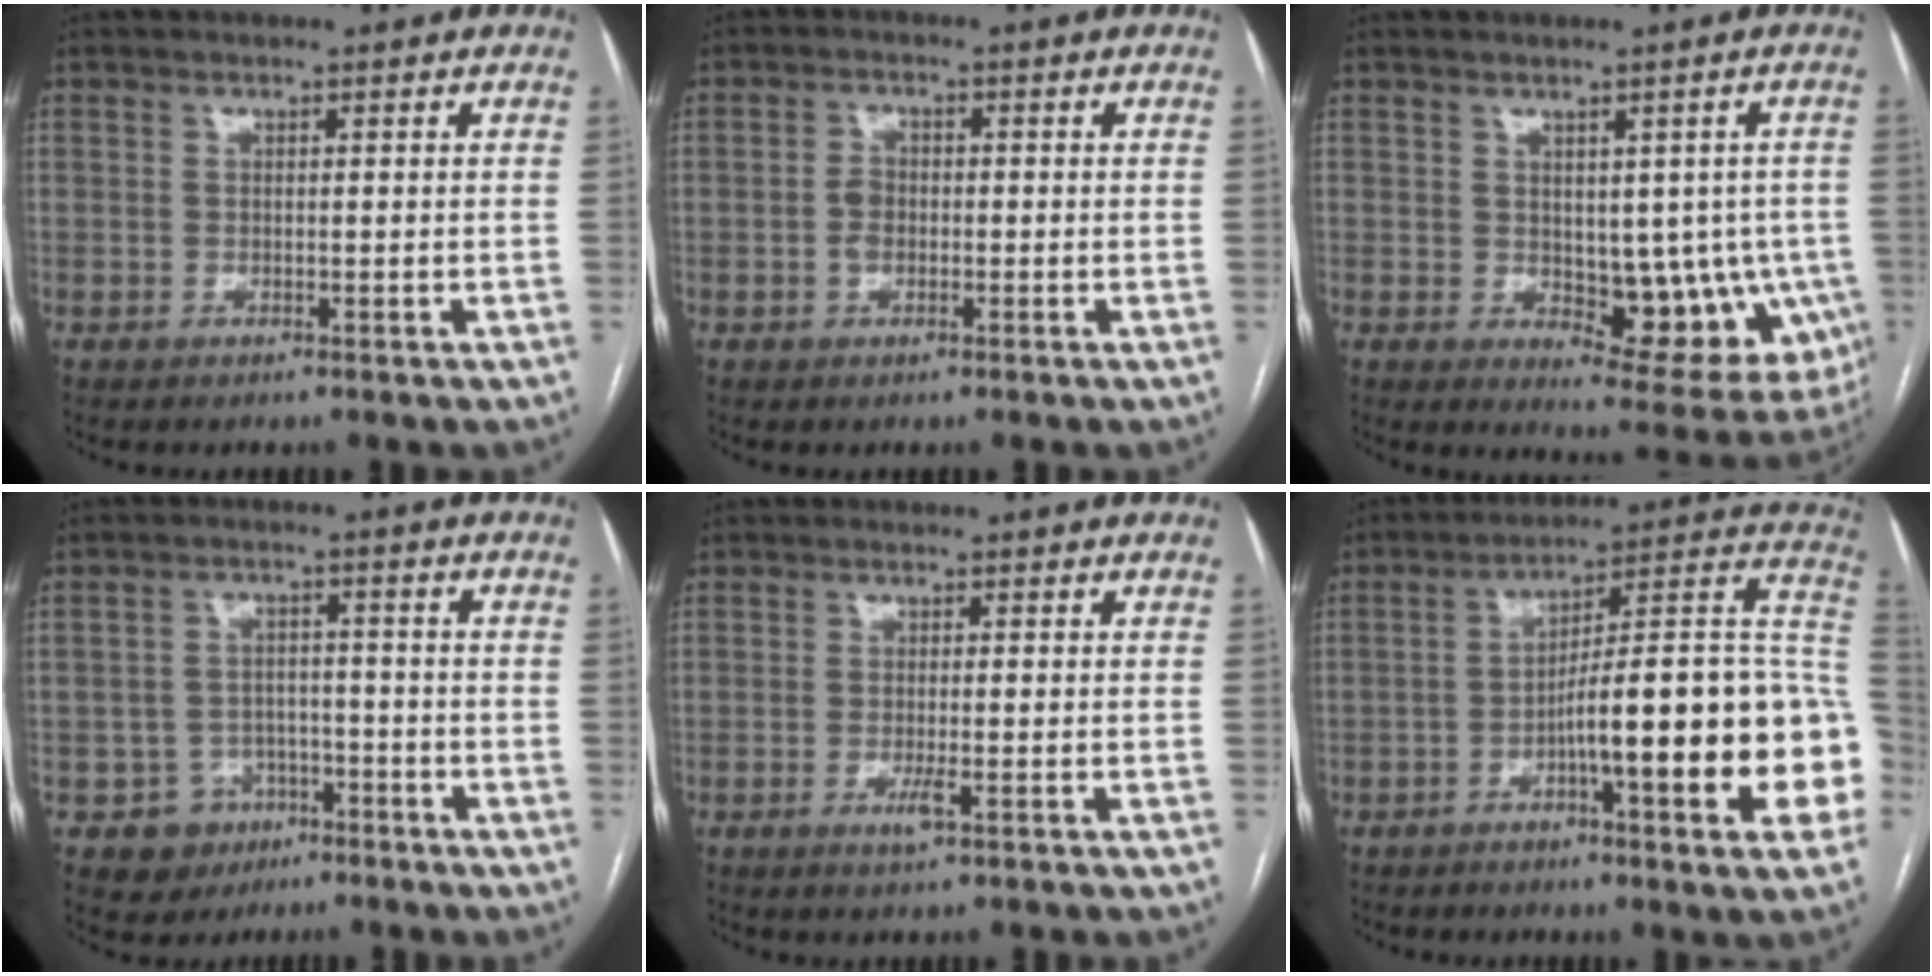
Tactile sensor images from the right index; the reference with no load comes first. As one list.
[{"total": 2.8, "force": [-0.7, 1.9, 2.0], "torque": [-0.040, 0.009, -0.016]}, {"total": 12.0, "force": [-1.3, 6.1, 10.3], "torque": [-0.103, 0.005, 0.002]}, {"total": 5.8, "force": [-2.9, 4.9, 0.5], "torque": [0.001, 0.014, -0.039]}, {"total": 2.0, "force": [-0.8, 0.0, 1.8], "torque": [-0.032, -0.005, -0.014]}, {"total": 22.7, "force": [-5.4, 2.5, 21.9], "torque": [-0.230, 0.028, -0.072]}]